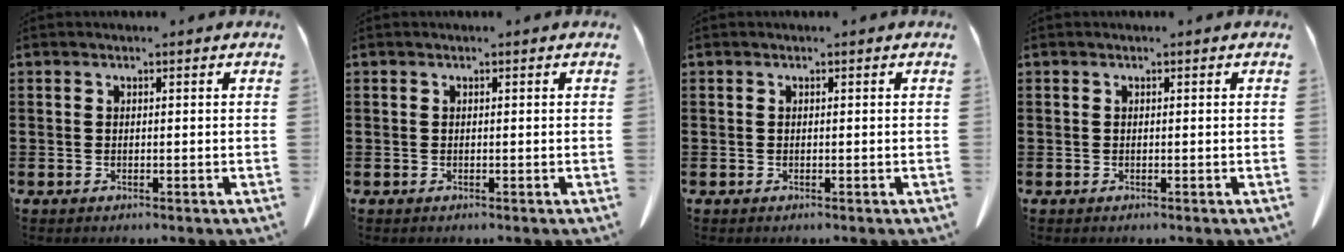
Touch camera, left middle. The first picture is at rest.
{"total": 0.0}
{"total": 0.0}
{"total": 0.0}